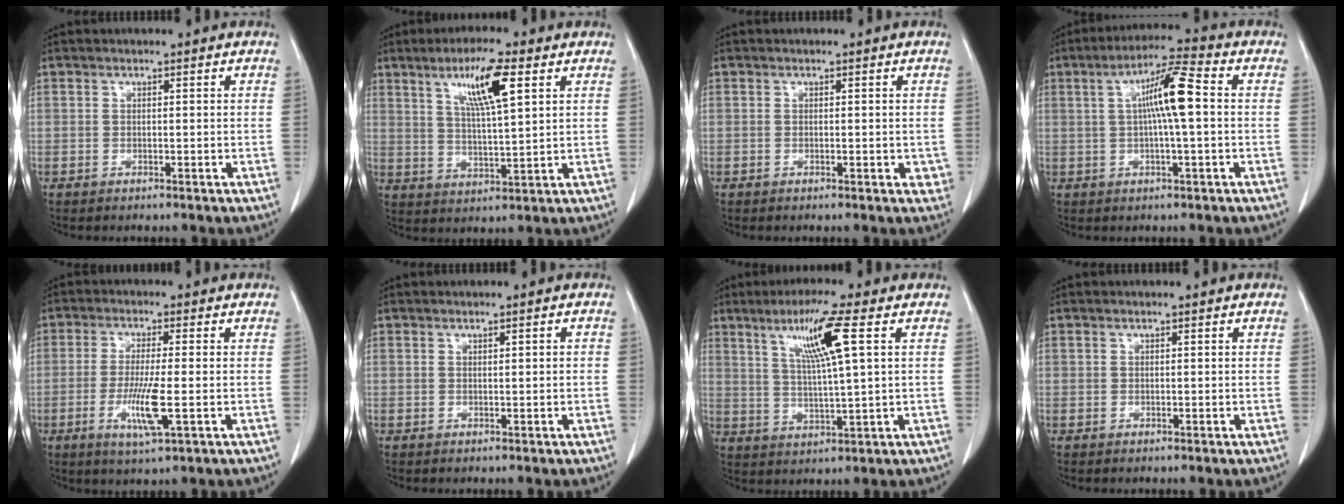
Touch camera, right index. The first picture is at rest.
{"total": 9.3, "force": [4.4, 0.7, 8.1], "torque": [-0.150, 0.001, 0.080]}
{"total": 1.8, "force": [-0.2, 1.0, 1.5], "torque": [-0.010, 0.001, 0.000]}
{"total": 8.5, "force": [0.9, 0.3, 8.5], "torque": [-0.155, 0.014, 0.012]}
{"total": 7.0, "force": [-1.9, 0.2, 6.7], "torque": [-0.131, -0.017, -0.034]}
{"total": 0.8, "force": [0.2, 0.0, 0.8], "torque": [-0.016, 0.000, 0.005]}
{"total": 9.3, "force": [3.9, -0.7, 8.4], "torque": [-0.157, 0.005, 0.073]}
{"total": 0.0}